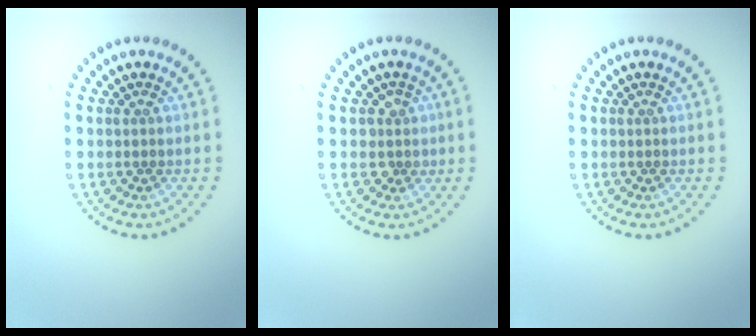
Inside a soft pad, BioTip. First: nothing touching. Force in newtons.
{"total": 1.7, "press": 1.4, "slide": 1.0}
{"total": 0.0}